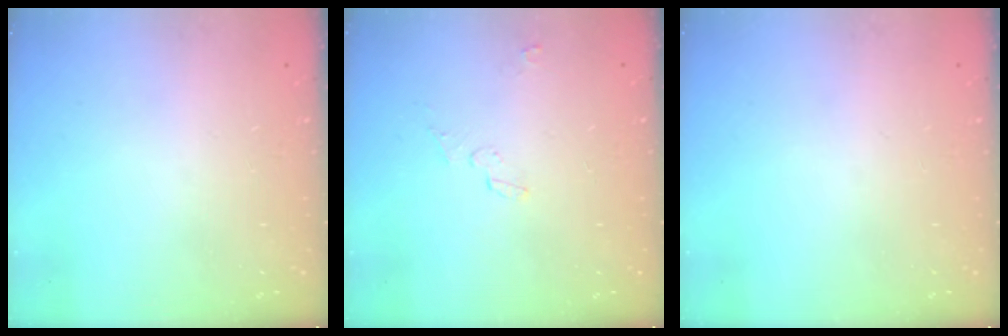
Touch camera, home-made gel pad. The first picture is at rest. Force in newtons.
{"total": 3.0, "press": 2.9, "slide": 0.8}
{"total": 0.0}